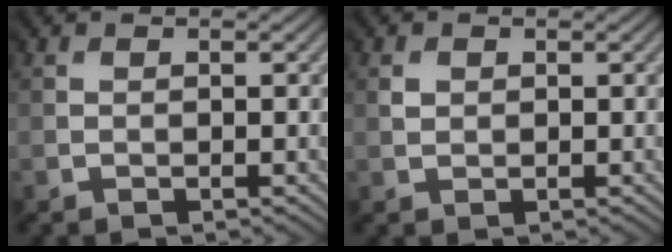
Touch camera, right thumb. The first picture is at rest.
{"total": 1.0, "force": [0.7, 0.6, -0.5], "torque": [0.004, -0.002, 0.013]}